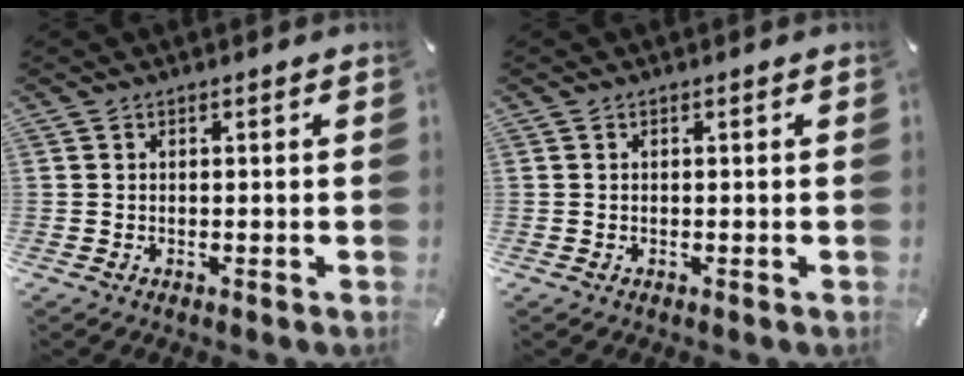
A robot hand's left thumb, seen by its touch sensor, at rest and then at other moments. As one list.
[{"total": 0.0}]